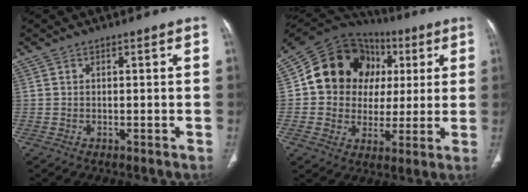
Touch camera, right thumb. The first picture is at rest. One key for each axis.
{"total": 19.6, "fx": 4.3, "fy": 16.5, "fz": 9.7, "tx": -0.115, "ty": 0.033, "tz": 0.077}